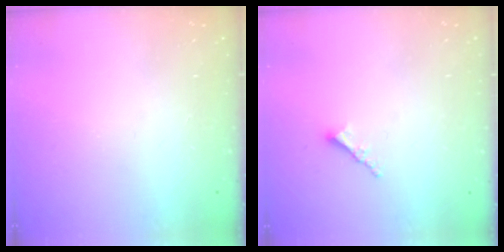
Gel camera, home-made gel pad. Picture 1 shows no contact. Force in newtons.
{"total": 2.5, "press": 2.5, "slide": 0.3}